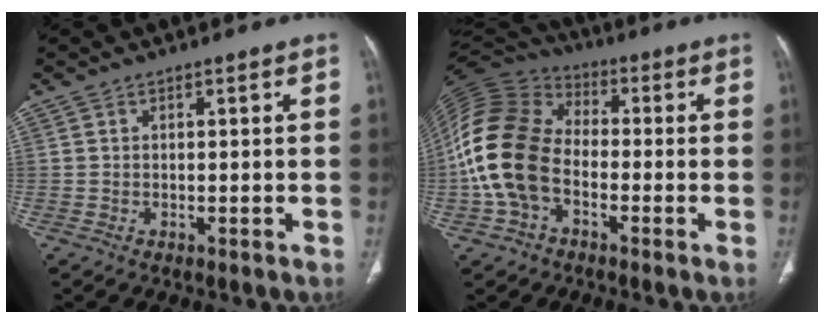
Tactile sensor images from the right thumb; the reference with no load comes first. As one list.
[{"total": 17.4, "force": [-3.5, 11.9, 12.3], "torque": [-0.257, 0.037, -0.073]}]